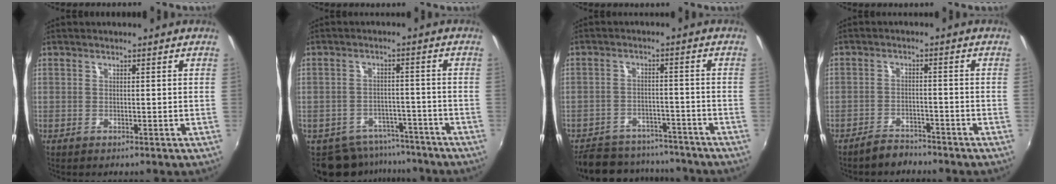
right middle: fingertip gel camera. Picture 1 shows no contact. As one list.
[{"total": 10.2, "force": [-8.4, 5.5, 1.9], "torque": [-0.047, 0.010, -0.109]}, {"total": 16.8, "force": [-14.3, 6.8, 5.7], "torque": [-0.138, 0.010, -0.193]}, {"total": 4.1, "force": [-3.8, 1.4, 0.8], "torque": [-0.030, 0.005, -0.060]}]